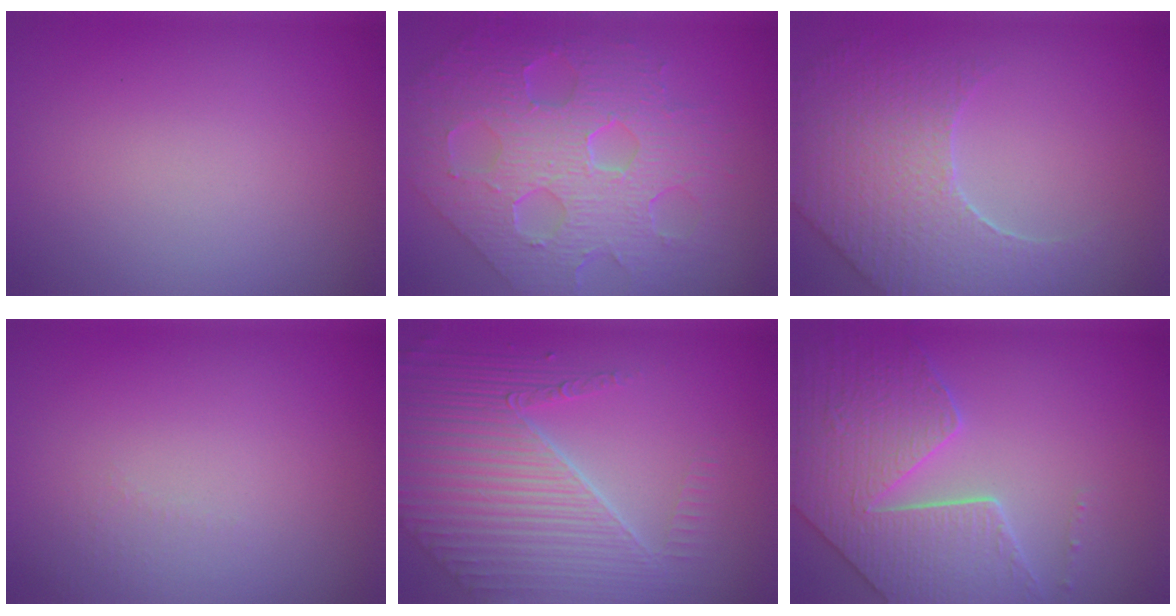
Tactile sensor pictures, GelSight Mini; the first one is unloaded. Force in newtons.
{"total": 9.7, "press": 6.8, "slide": 6.9}
{"total": 6.3, "press": 5.2, "slide": 3.6}
{"total": 1.0, "press": 0.9, "slide": 0.3}
{"total": 7.7, "press": 5.8, "slide": 5.2}
{"total": 6.8, "press": 5.8, "slide": 3.6}